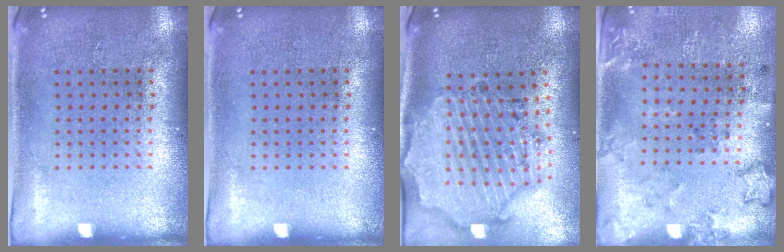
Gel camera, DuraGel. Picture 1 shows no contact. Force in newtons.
{"total": 0.0}
{"total": 2.2, "press": 2.1, "slide": 0.6}
{"total": 2.0, "press": 1.4, "slide": 1.4}